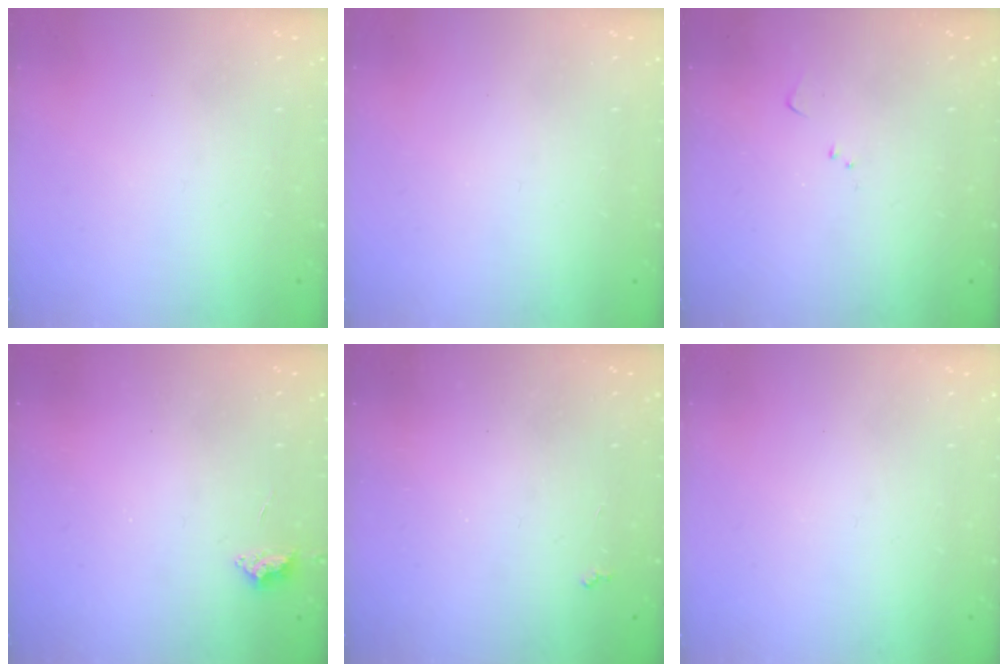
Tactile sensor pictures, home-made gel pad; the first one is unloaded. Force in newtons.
{"total": 0.0}
{"total": 5.8, "press": 5.7, "slide": 0.7}
{"total": 2.7, "press": 2.6, "slide": 0.5}
{"total": 2.7, "press": 2.6, "slide": 0.4}
{"total": 0.0}